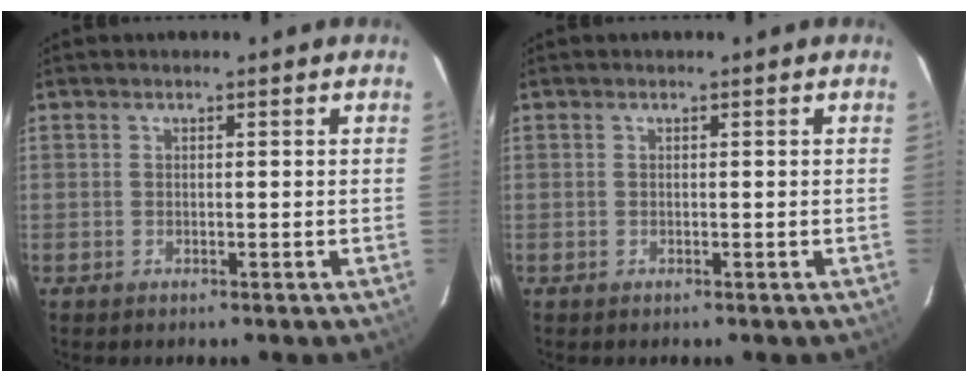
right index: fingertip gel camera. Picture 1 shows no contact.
{"total": 0.0}